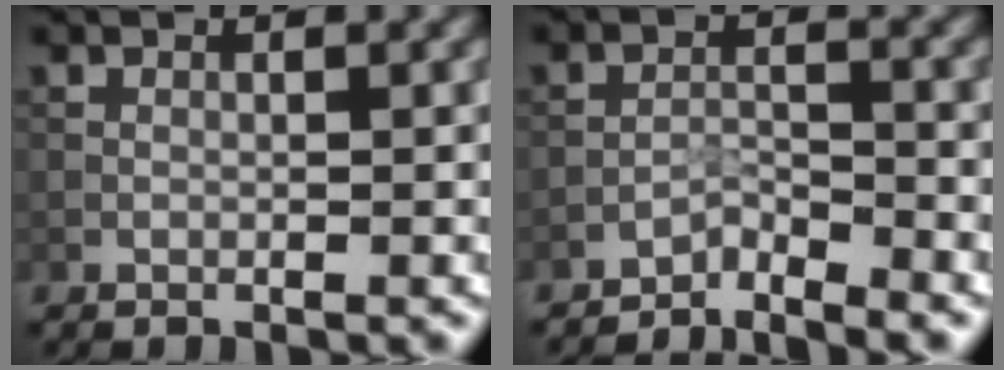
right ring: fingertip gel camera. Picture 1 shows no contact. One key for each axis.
{"total": 2.3, "fx": -2.2, "fy": 0.0, "fz": 0.4, "tx": 0.000, "ty": 0.004, "tz": -0.047}